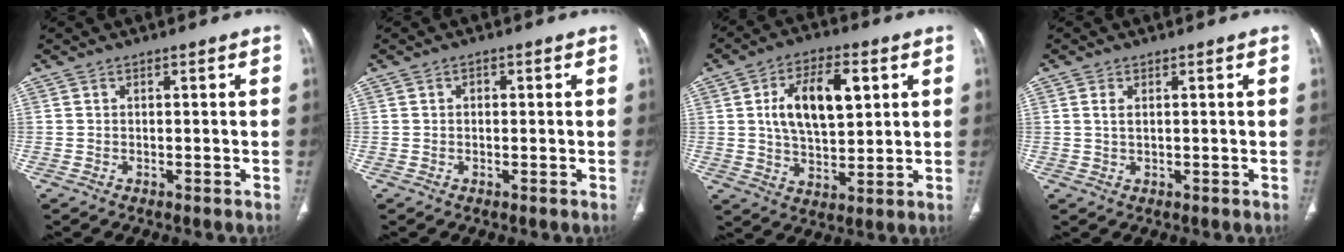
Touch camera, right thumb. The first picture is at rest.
{"total": 1.0, "force": [0.2, 0.8, 0.6], "torque": [-0.001, 0.004, 0.000]}
{"total": 13.8, "force": [3.6, 7.3, 11.2], "torque": [-0.170, -0.003, 0.065]}
{"total": 1.7, "force": [0.6, 0.8, 1.4], "torque": [-0.028, 0.001, 0.015]}